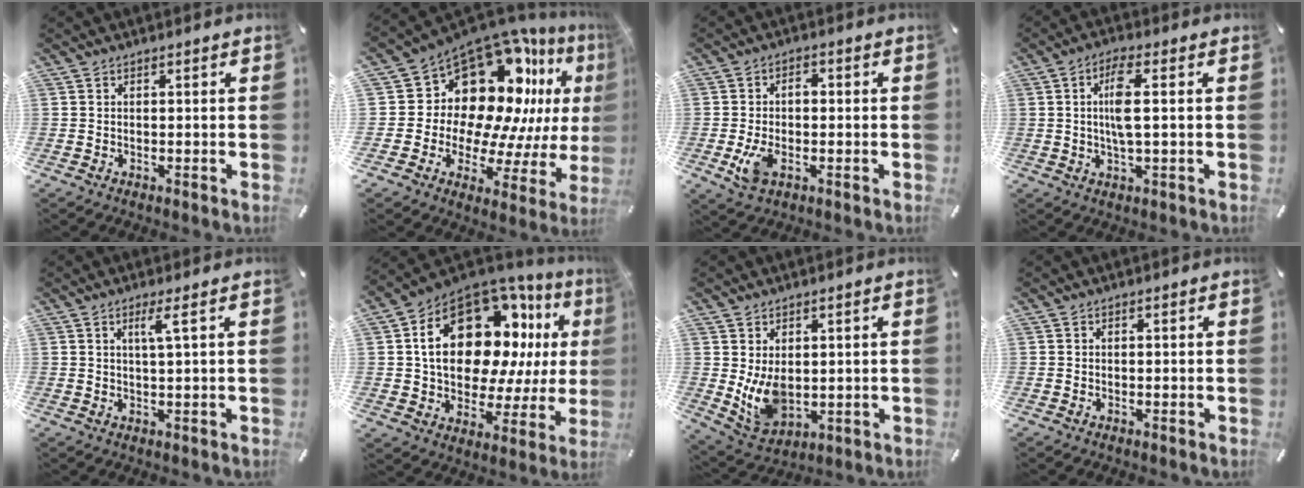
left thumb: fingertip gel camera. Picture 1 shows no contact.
{"total": 18.5, "force": [9.7, 12.3, 9.8], "torque": [-0.143, -0.115, 0.177]}
{"total": 6.4, "force": [-1.1, 3.9, 4.9], "torque": [-0.104, 0.000, -0.025]}
{"total": 7.0, "force": [0.8, 1.7, 6.7], "torque": [-0.144, -0.003, 0.006]}
{"total": 3.9, "force": [1.4, -0.1, 3.6], "torque": [-0.073, -0.003, 0.021]}
{"total": 24.0, "force": [7.4, 15.1, 17.1], "torque": [-0.285, -0.042, 0.130]}
{"total": 8.1, "force": [1.0, 6.0, 5.4], "torque": [-0.127, -0.011, 0.022]}
{"total": 0.0}